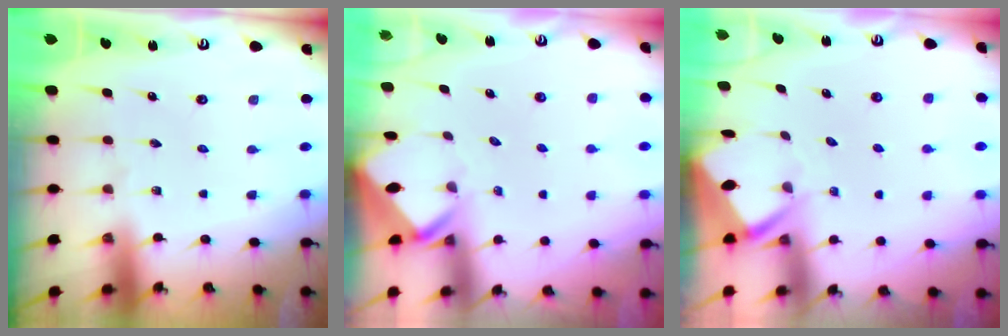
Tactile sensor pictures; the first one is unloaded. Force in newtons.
{"total": 2.9, "press": 2.9, "slide": 0.2}
{"total": 3.3, "press": 3.3, "slide": 0.3}